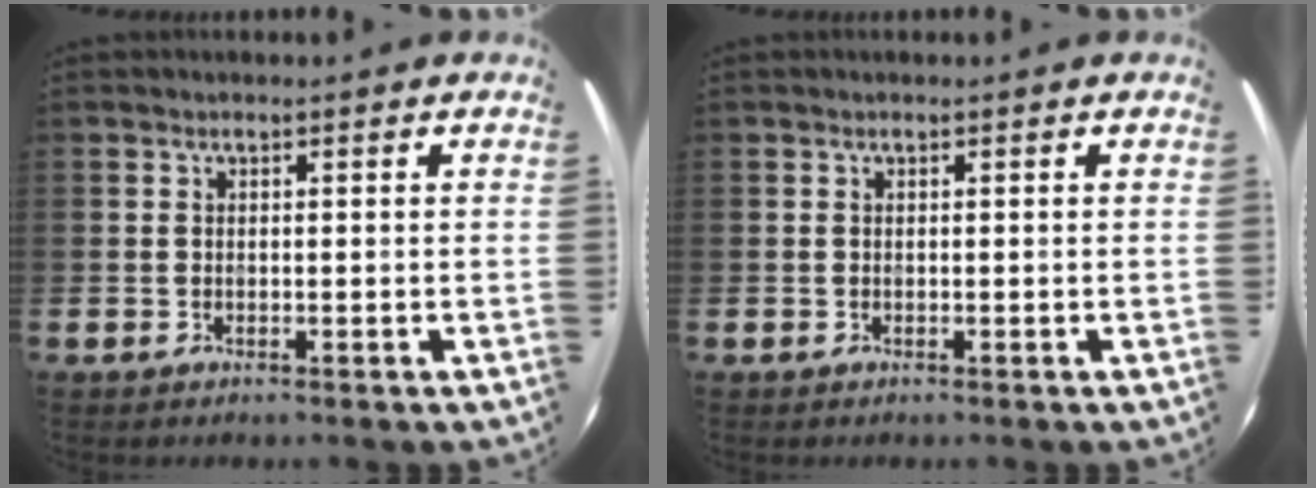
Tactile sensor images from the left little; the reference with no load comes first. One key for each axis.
{"total": 0.0}